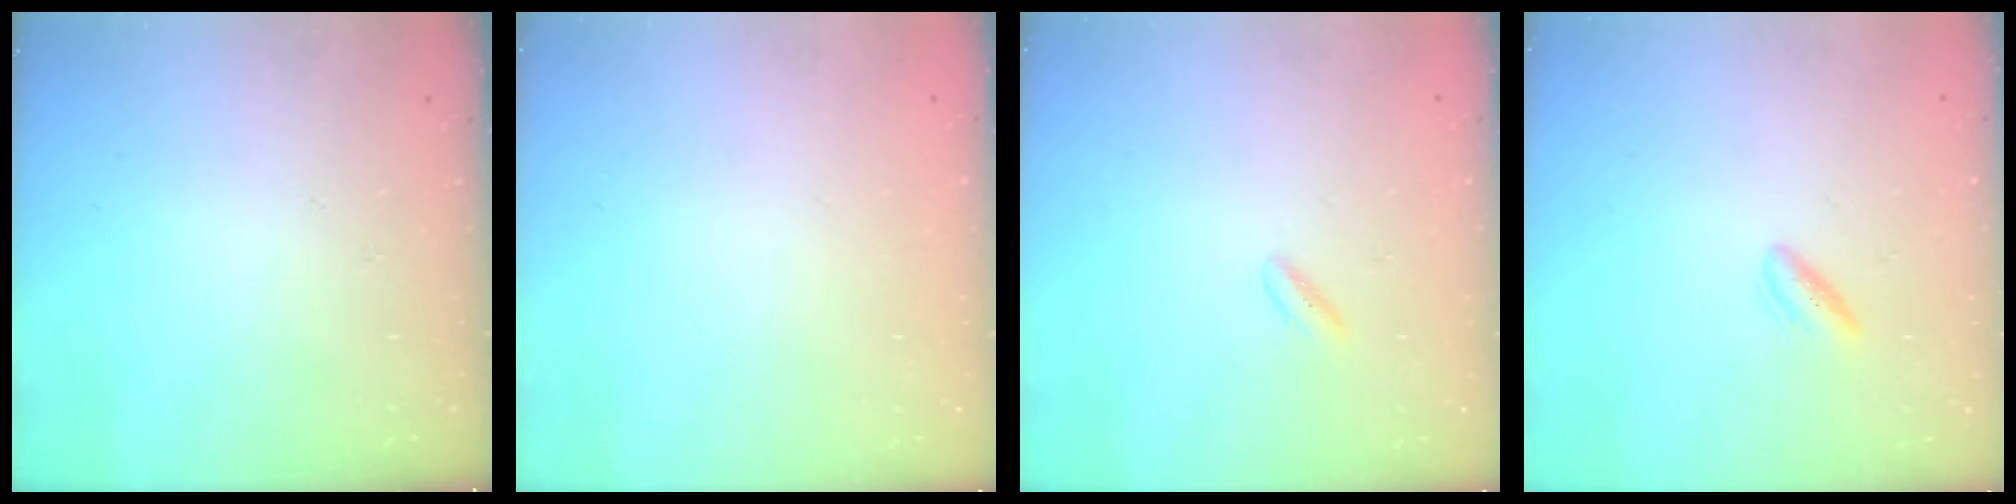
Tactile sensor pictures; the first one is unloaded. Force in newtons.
{"total": 2.2, "press": 2.2, "slide": 0.1}
{"total": 2.7, "press": 2.5, "slide": 0.9}
{"total": 3.5, "press": 3.0, "slide": 1.7}